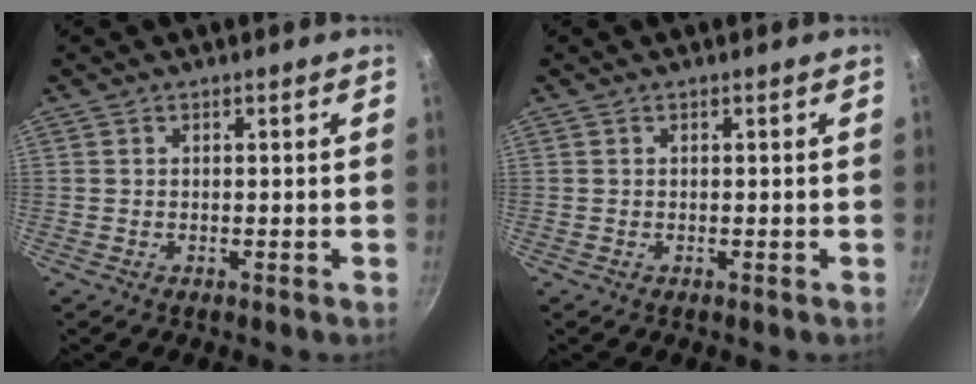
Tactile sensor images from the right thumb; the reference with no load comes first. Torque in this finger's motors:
{"motor_torque": [0.08, -0.04, 0.12, 0.03, 0.02]}